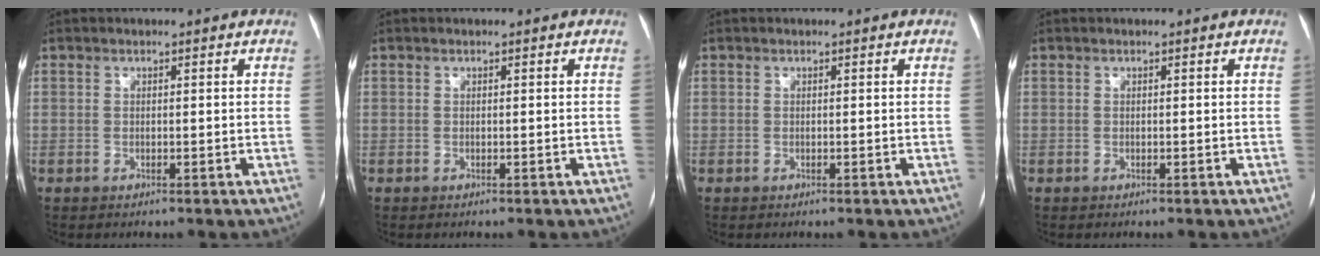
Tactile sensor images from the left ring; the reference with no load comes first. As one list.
[{"total": 0.0}, {"total": 0.0}, {"total": 0.0}]